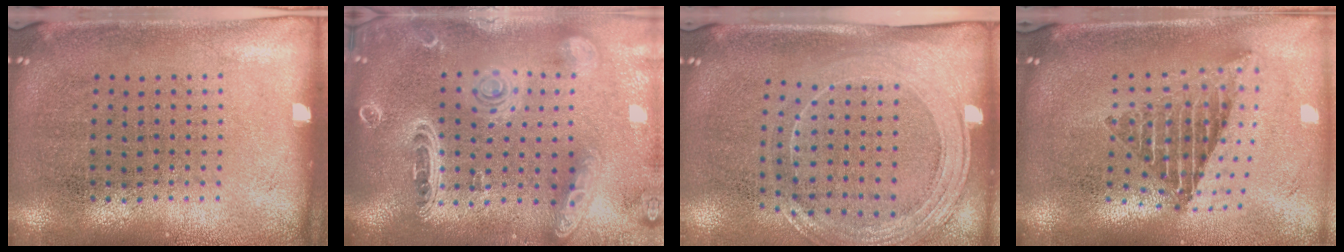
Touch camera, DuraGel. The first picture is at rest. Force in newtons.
{"total": 2.8, "press": 2.4, "slide": 1.5}
{"total": 2.1, "press": 1.8, "slide": 1.1}
{"total": 2.3, "press": 1.6, "slide": 1.7}